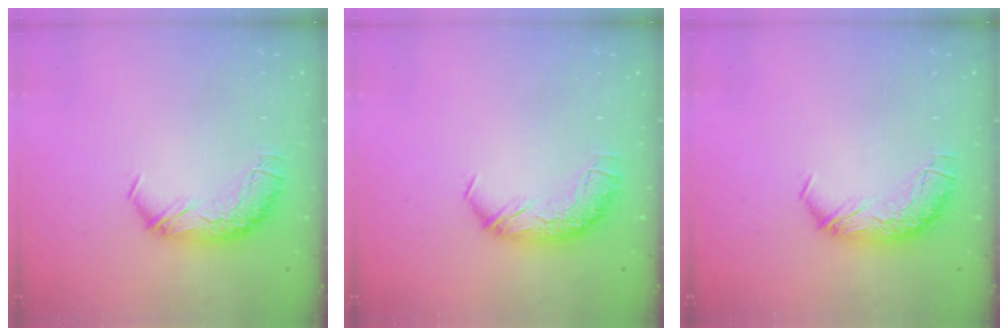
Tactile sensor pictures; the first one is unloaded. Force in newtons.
{"total": 0.0}
{"total": 0.0}